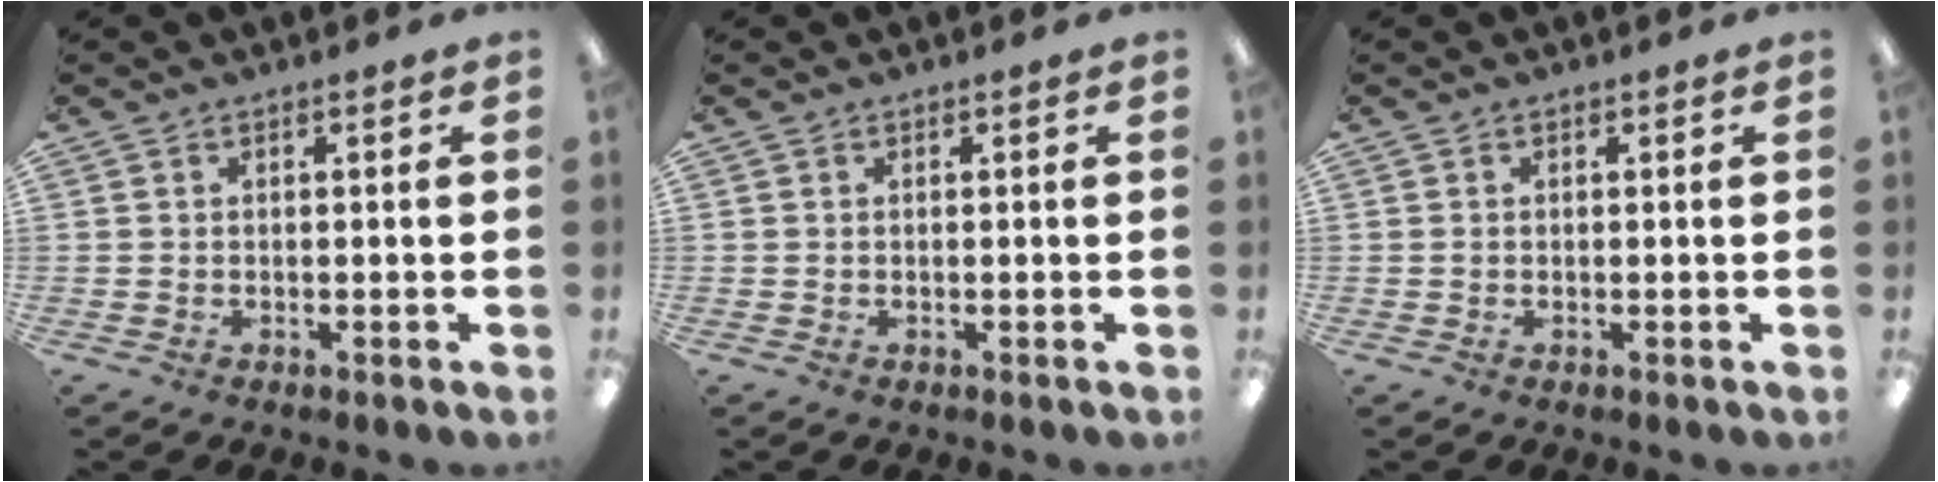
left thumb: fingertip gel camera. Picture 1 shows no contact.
{"total": 0.0}
{"total": 0.0}